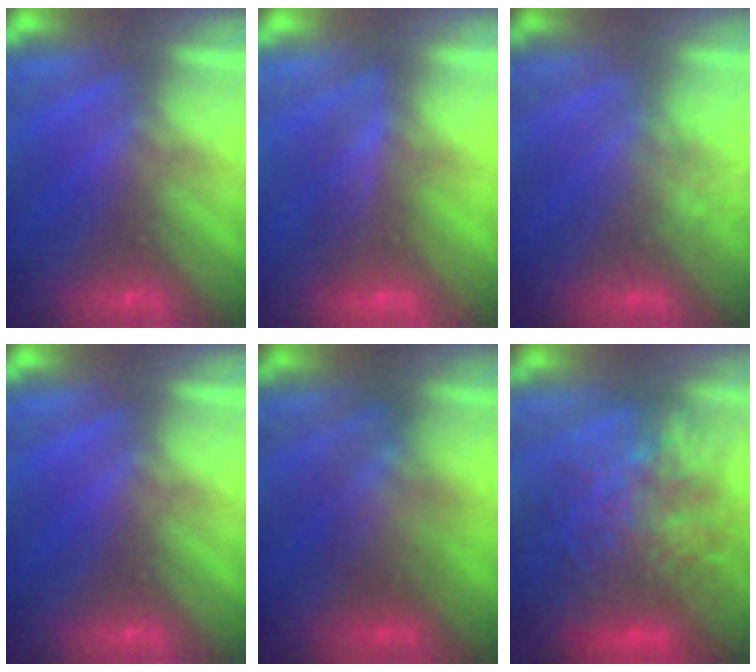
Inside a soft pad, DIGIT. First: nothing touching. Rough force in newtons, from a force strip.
{"total": 1.8}
{"total": 2.6}
{"total": 0.0}
{"total": 2.3}
{"total": 7.5}